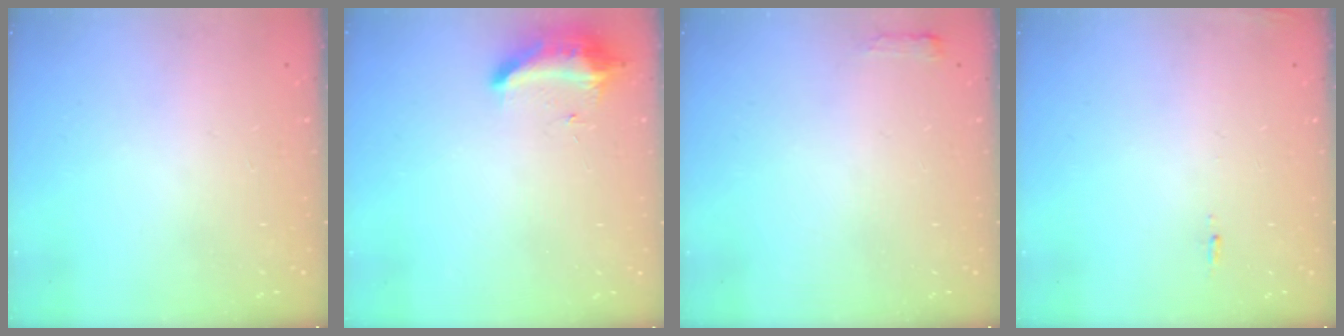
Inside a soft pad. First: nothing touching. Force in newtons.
{"total": 9.1, "press": 9.1, "slide": 0.0}
{"total": 2.7, "press": 2.6, "slide": 0.5}
{"total": 5.6, "press": 5.3, "slide": 1.8}